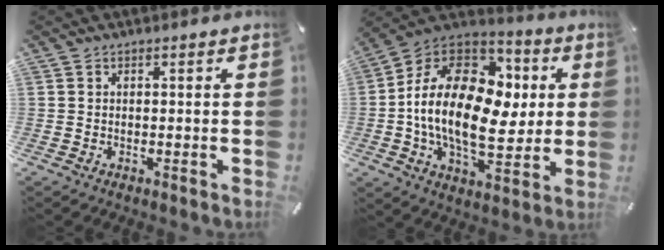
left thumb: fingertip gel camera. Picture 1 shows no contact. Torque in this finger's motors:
{"motor_torque": [2.24, 2.77, 2.77, 0.00, 0.43]}